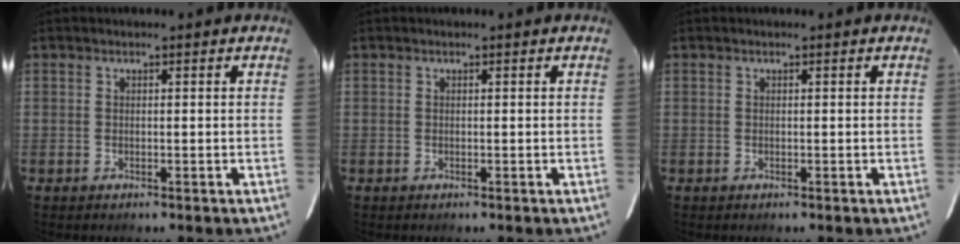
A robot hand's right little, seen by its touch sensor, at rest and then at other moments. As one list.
[{"total": 0.0}, {"total": 0.0}]